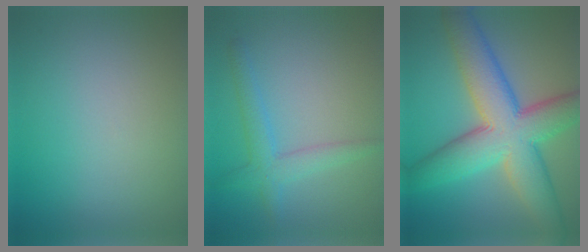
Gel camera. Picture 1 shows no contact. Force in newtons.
{"total": 2.8, "press": 2.8, "slide": 0.2}
{"total": 10.9, "press": 10.9, "slide": 0.3}